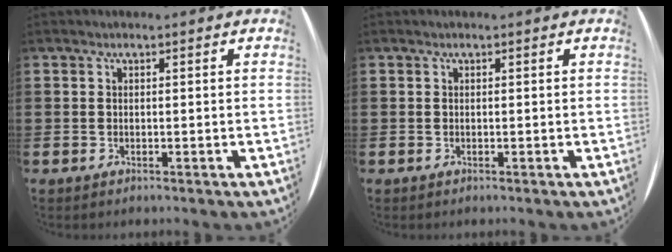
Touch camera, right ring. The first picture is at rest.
{"total": 0.0}